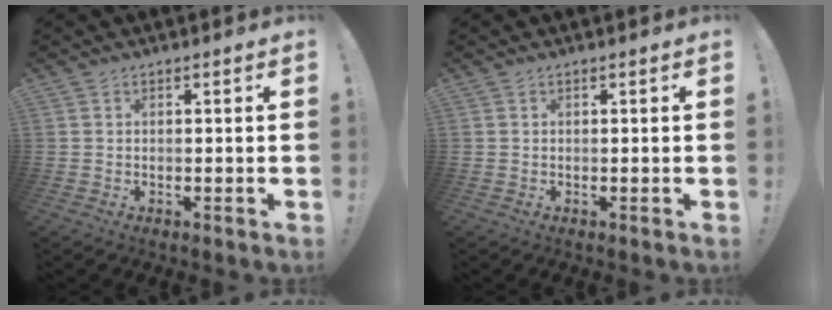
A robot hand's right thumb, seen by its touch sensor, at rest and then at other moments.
{"total": 0.0}